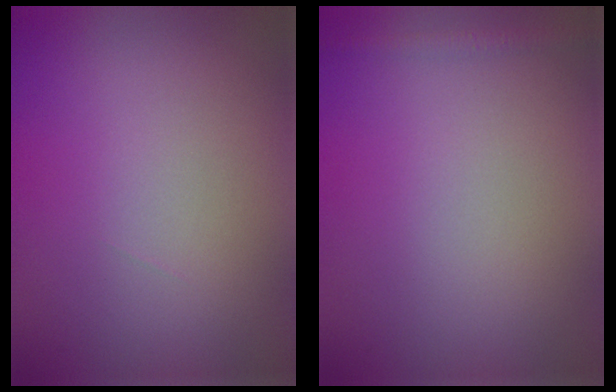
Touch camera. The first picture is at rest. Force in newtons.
{"total": 1.0, "press": 1.0, "slide": 0.1}